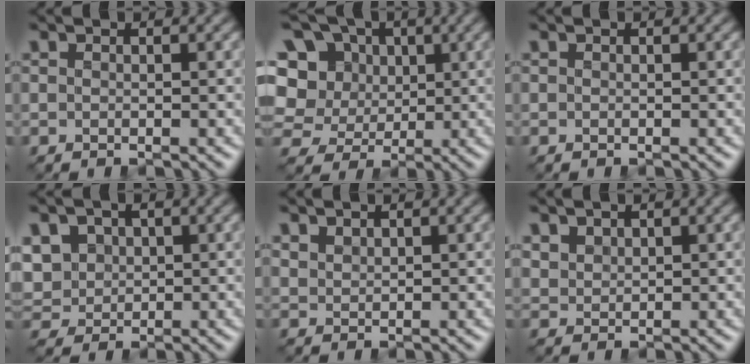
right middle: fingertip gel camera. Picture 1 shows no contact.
{"total": 13.4, "force": [3.5, 11.5, 5.8], "torque": [-0.149, 0.036, 0.052]}
{"total": 0.0}
{"total": 6.7, "force": [2.1, 5.4, 3.3], "torque": [-0.084, 0.018, 0.034]}
{"total": 1.4, "force": [1.1, 0.6, 0.4], "torque": [-0.010, 0.002, 0.024]}
{"total": 2.0, "force": [1.4, 1.3, 0.7], "torque": [-0.022, -0.001, 0.035]}